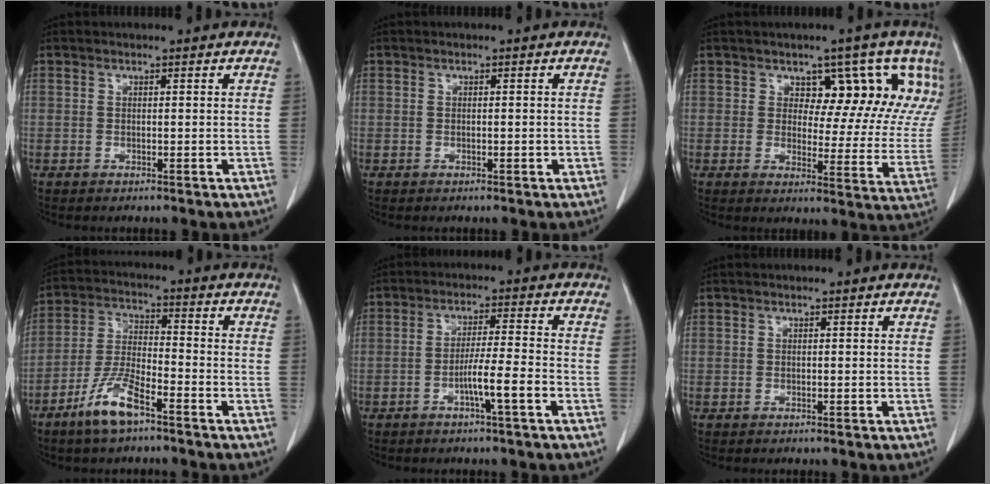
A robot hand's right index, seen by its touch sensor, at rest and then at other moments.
{"total": 0.6, "force": [-0.1, 0.2, 0.5], "torque": [-0.008, 0.001, 0.001]}
{"total": 13.0, "force": [7.2, 6.8, 8.4], "torque": [-0.075, -0.004, 0.076]}
{"total": 8.5, "force": [-5.6, 1.9, 6.2], "torque": [-0.132, -0.009, -0.110]}
{"total": 5.5, "force": [-2.4, -0.6, 4.9], "torque": [-0.084, 0.002, -0.043]}
{"total": 0.0}